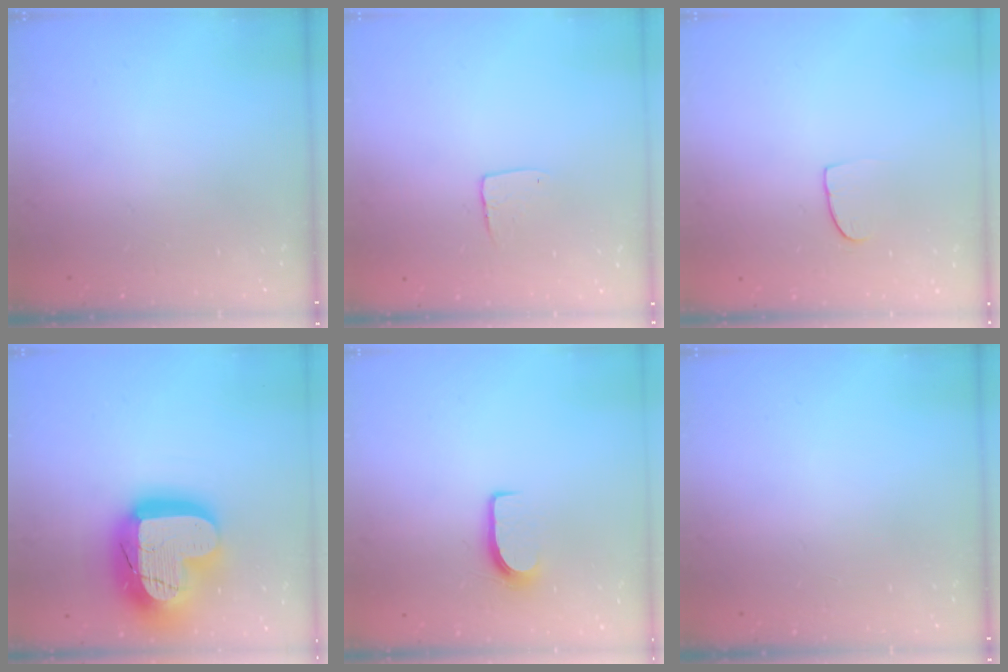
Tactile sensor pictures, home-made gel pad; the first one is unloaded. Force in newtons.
{"total": 5.3, "press": 5.3, "slide": 0.4}
{"total": 4.8, "press": 4.8, "slide": 0.4}
{"total": 26.0, "press": 25.9, "slide": 2.1}
{"total": 6.5, "press": 6.4, "slide": 0.6}
{"total": 0.0}